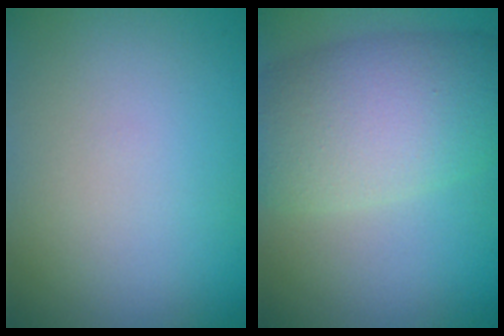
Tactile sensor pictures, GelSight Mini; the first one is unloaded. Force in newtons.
{"total": 8.4, "press": 8.4, "slide": 0.3}